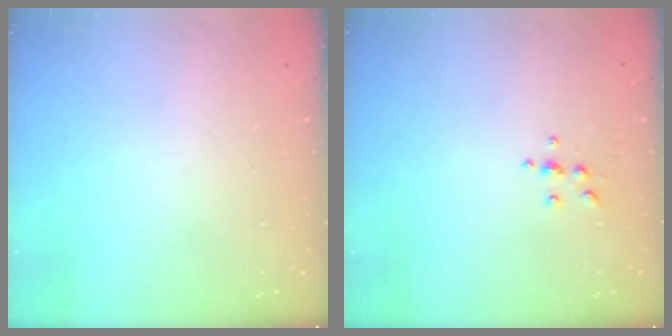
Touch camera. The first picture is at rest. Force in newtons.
{"total": 4.9, "press": 4.9, "slide": 0.7}